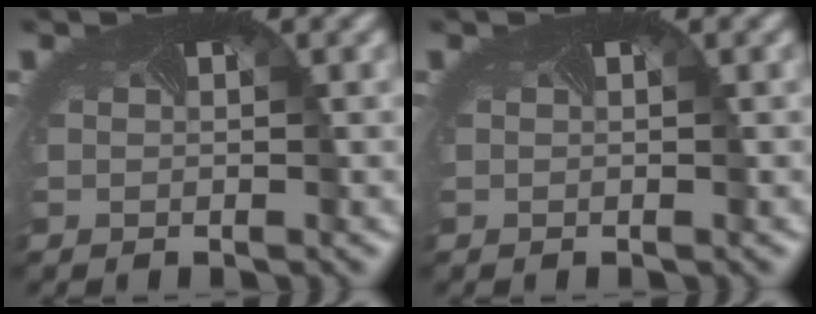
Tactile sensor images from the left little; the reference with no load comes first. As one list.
[{"total": 0.0}]